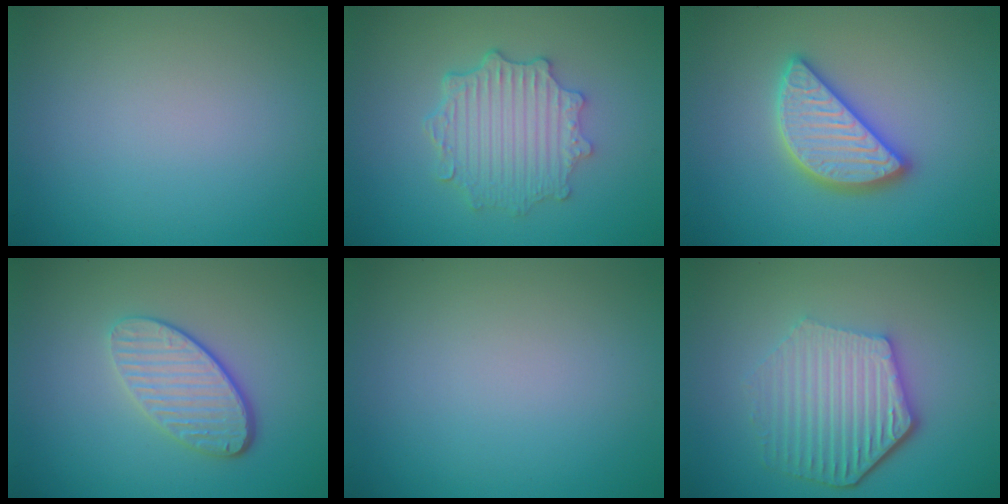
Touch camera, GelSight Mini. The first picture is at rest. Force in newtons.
{"total": 4.8, "press": 3.8, "slide": 2.8}
{"total": 4.7, "press": 4.7, "slide": 0.3}
{"total": 4.2, "press": 3.2, "slide": 2.8}
{"total": 0.0}
{"total": 6.0, "press": 4.5, "slide": 3.9}